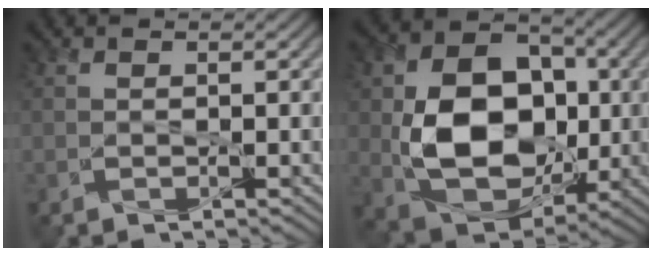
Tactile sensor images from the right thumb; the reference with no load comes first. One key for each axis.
{"total": 12.8, "fx": -0.2, "fy": 9.6, "fz": 8.5, "tx": -0.146, "ty": -0.006, "tz": 0.002}